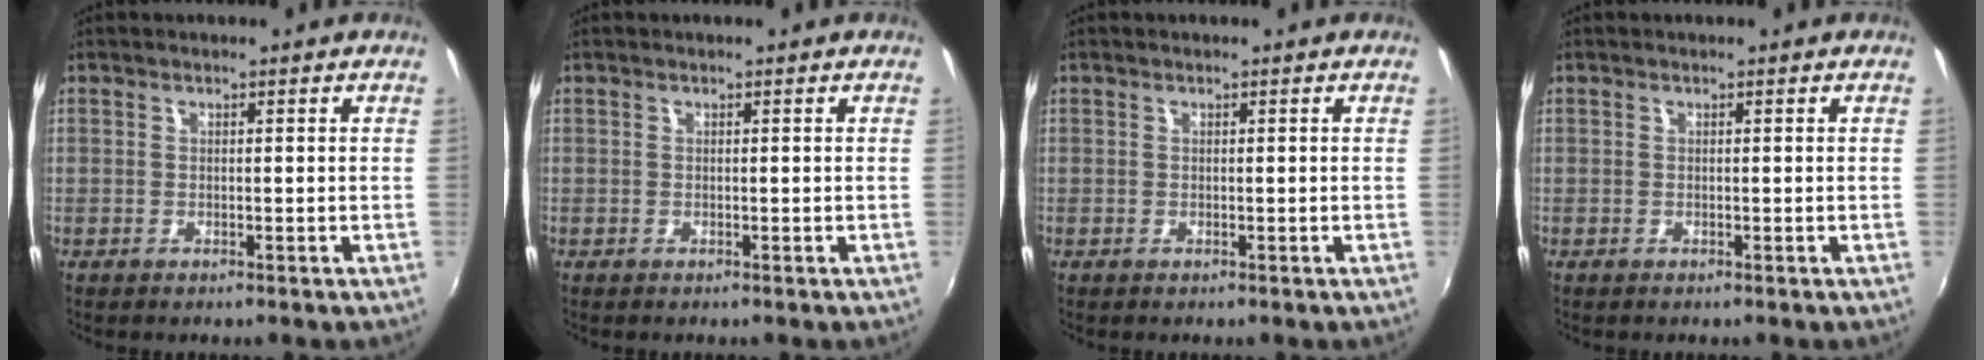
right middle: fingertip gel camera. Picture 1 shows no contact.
{"total": 0.0}
{"total": 0.0}
{"total": 0.0}